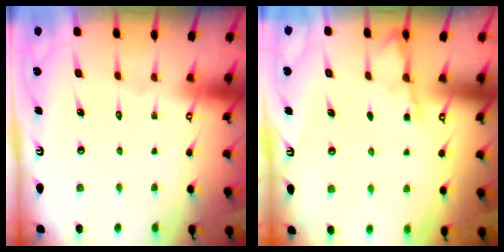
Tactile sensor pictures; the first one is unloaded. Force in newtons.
{"total": 3.5, "press": 3.5, "slide": 0.5}